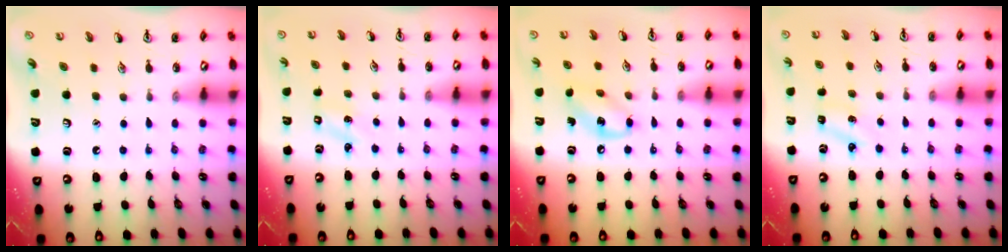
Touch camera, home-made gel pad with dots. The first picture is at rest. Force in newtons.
{"total": 1.3, "press": 1.2, "slide": 0.4}
{"total": 6.8, "press": 6.8, "slide": 1.0}
{"total": 1.8, "press": 1.7, "slide": 0.7}